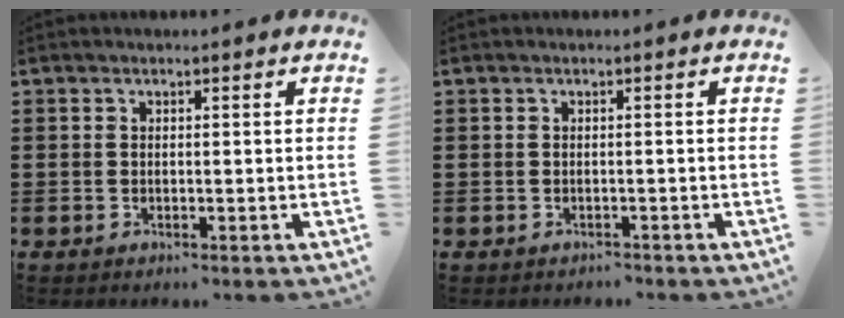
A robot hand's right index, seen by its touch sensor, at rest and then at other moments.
{"total": 0.7, "force": [-0.6, 0.4, 0.0], "torque": [-0.002, 0.002, -0.013]}